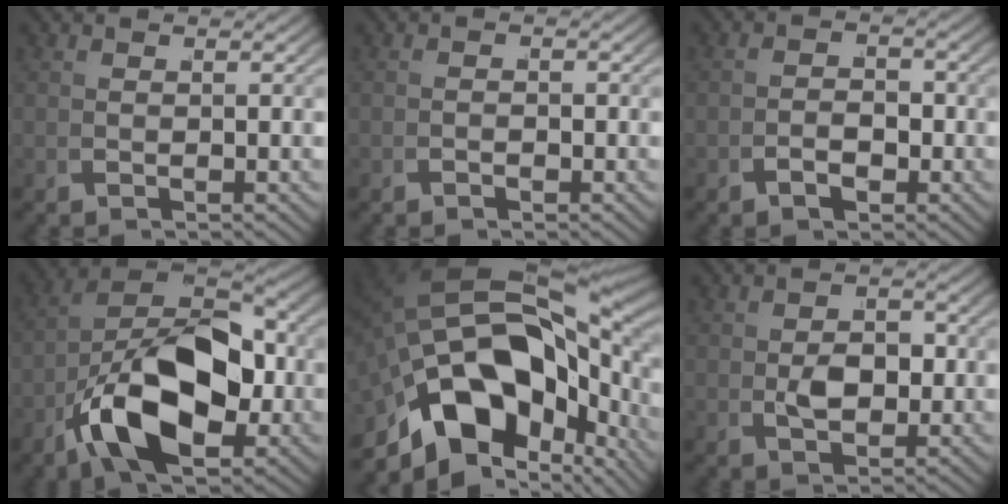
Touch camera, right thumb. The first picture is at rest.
{"total": 0.6, "force": [-0.6, 0.2, -0.1], "torque": [0.015, 0.003, -0.015]}
{"total": 1.8, "force": [-0.9, 1.1, 1.1], "torque": [-0.001, -0.001, -0.019]}
{"total": 15.8, "force": [-1.2, 9.7, 12.4], "torque": [-0.233, -0.033, -0.015]}
{"total": 18.9, "force": [0.1, 11.8, 14.7], "torque": [-0.274, -0.038, 0.015]}
{"total": 3.0, "force": [0.2, 1.9, 2.3], "torque": [-0.035, -0.005, 0.008]}